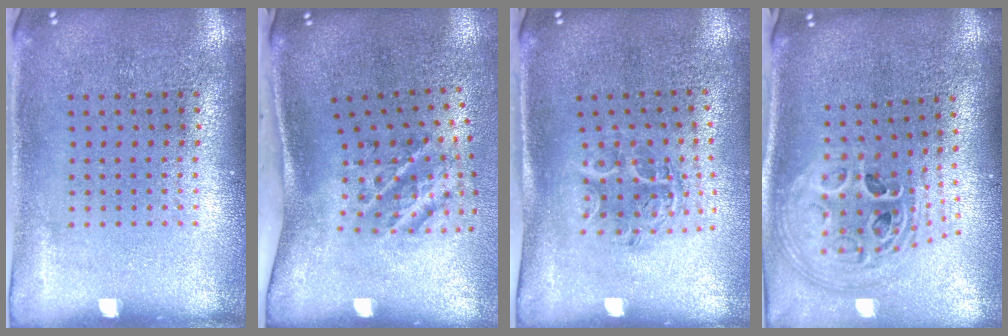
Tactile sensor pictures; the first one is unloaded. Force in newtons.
{"total": 2.3, "press": 1.3, "slide": 1.9}
{"total": 1.1, "press": 1.1, "slide": 0.1}
{"total": 2.7, "press": 2.0, "slide": 1.8}